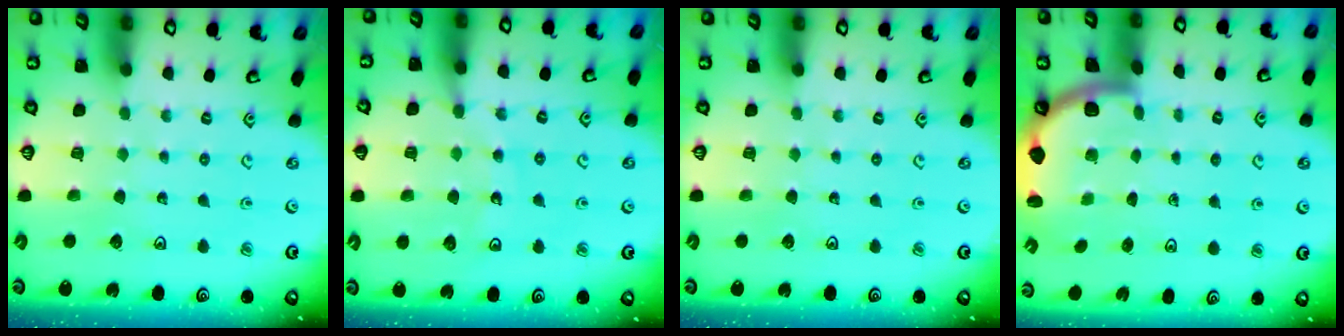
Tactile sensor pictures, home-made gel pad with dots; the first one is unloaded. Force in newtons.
{"total": 12.5, "press": 12.0, "slide": 3.4}
{"total": 0.0}
{"total": 1.8, "press": 1.8, "slide": 0.1}